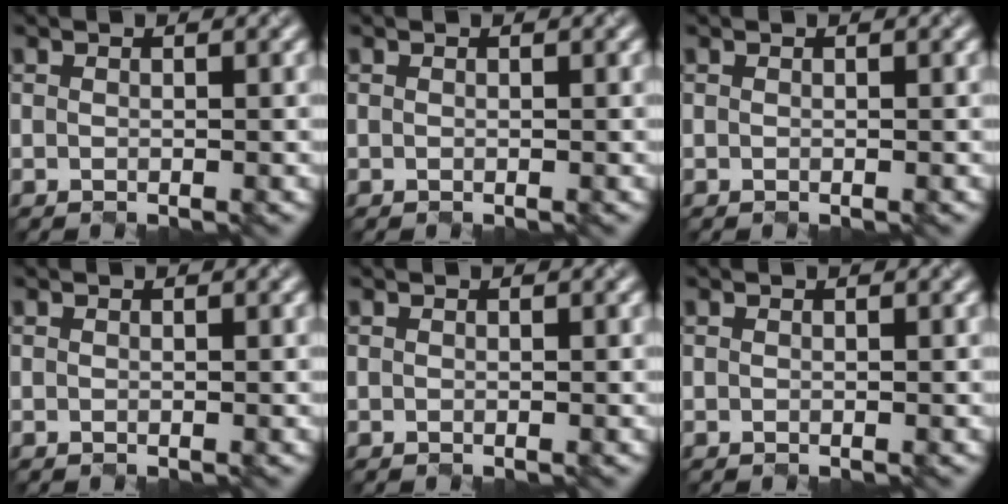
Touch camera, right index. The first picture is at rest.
{"total": 0.0}
{"total": 0.0}
{"total": 0.0}
{"total": 0.0}
{"total": 0.0}